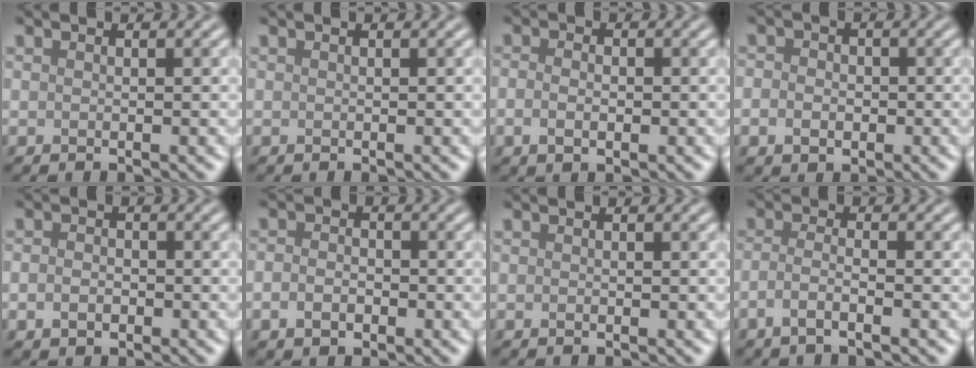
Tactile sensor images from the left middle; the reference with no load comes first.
{"total": 0.0}
{"total": 2.1, "force": [-0.4, 1.3, 1.6], "torque": [-0.028, -0.004, -0.009]}
{"total": 2.4, "force": [-0.5, 2.0, 1.3], "torque": [-0.011, -0.001, -0.016]}
{"total": 1.8, "force": [-0.7, 1.3, 1.1], "torque": [-0.020, -0.001, -0.018]}
{"total": 2.2, "force": [-0.9, 1.5, 1.3], "torque": [-0.024, 0.000, -0.021]}
{"total": 0.0}
{"total": 2.2, "force": [-1.3, 0.5, 1.7], "torque": [-0.032, 0.001, -0.036]}